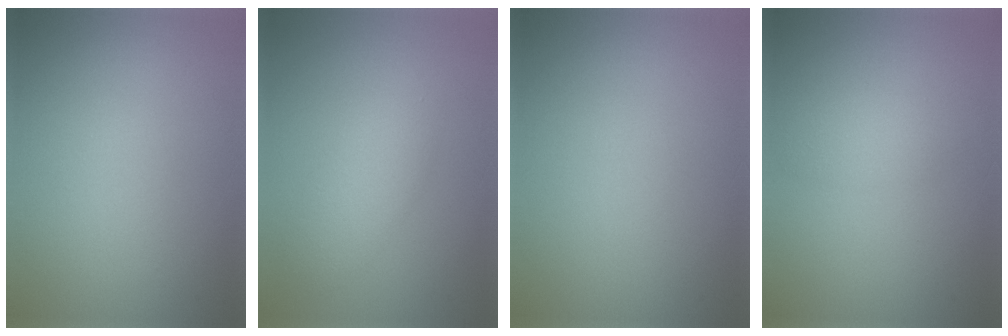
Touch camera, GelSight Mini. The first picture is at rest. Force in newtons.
{"total": 2.8, "press": 2.8, "slide": 0.1}
{"total": 0.0}
{"total": 1.7, "press": 1.7, "slide": 0.1}